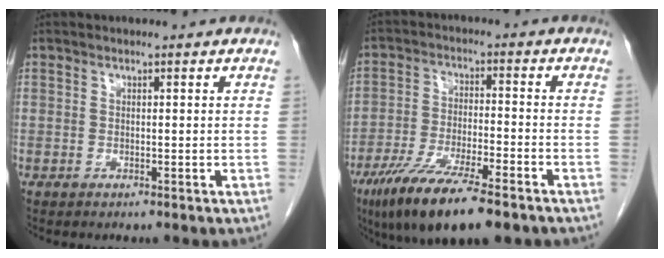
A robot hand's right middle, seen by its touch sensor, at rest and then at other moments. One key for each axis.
{"total": 13.6, "fx": -9.2, "fy": 2.1, "fz": 9.7, "tx": -0.181, "ty": -0.033, "tz": -0.158}